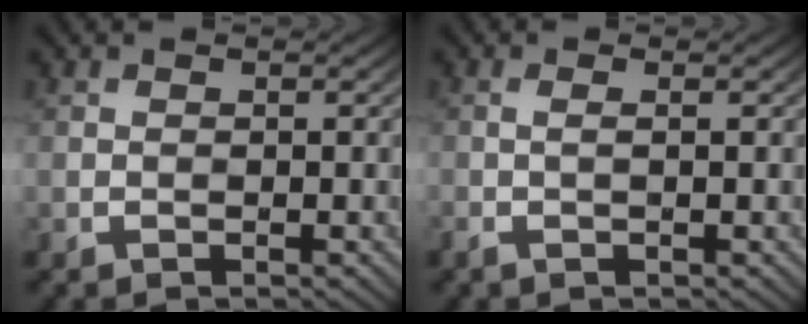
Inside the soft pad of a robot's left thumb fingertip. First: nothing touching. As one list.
[{"total": 1.2, "force": [-0.2, 0.1, 1.2], "torque": [-0.028, 0.003, -0.008]}]